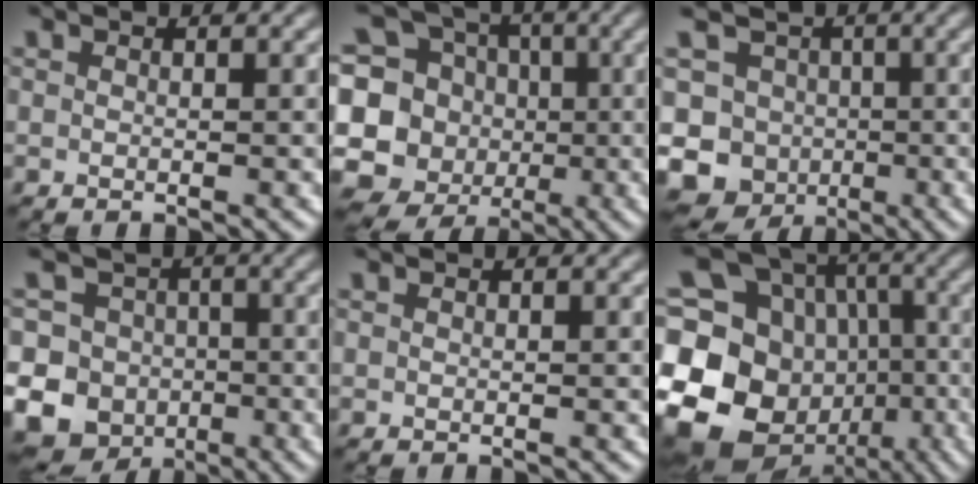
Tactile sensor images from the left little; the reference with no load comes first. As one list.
[{"total": 14.5, "force": [-1.0, 13.8, 4.3], "torque": [-0.138, 0.024, -0.028]}, {"total": 9.3, "force": [-2.6, 8.4, 3.1], "torque": [-0.053, -0.005, -0.055]}, {"total": 15.2, "force": [-4.7, 13.7, 4.5], "torque": [-0.110, -0.015, -0.100]}, {"total": 0.0}, {"total": 18.9, "force": [-5.5, 16.1, 8.2], "torque": [-0.211, -0.011, -0.098]}]